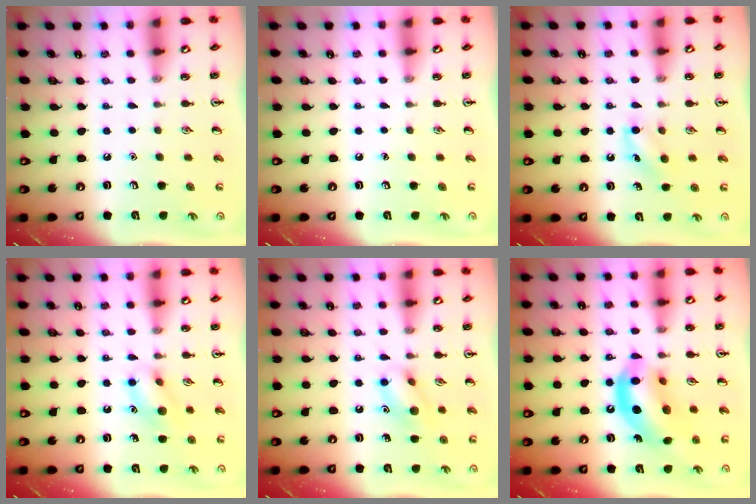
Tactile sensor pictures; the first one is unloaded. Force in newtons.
{"total": 0.0}
{"total": 7.4, "press": 7.2, "slide": 1.6}
{"total": 10.4, "press": 10.4, "slide": 0.6}
{"total": 10.5, "press": 10.5, "slide": 0.7}
{"total": 14.8, "press": 14.1, "slide": 4.3}